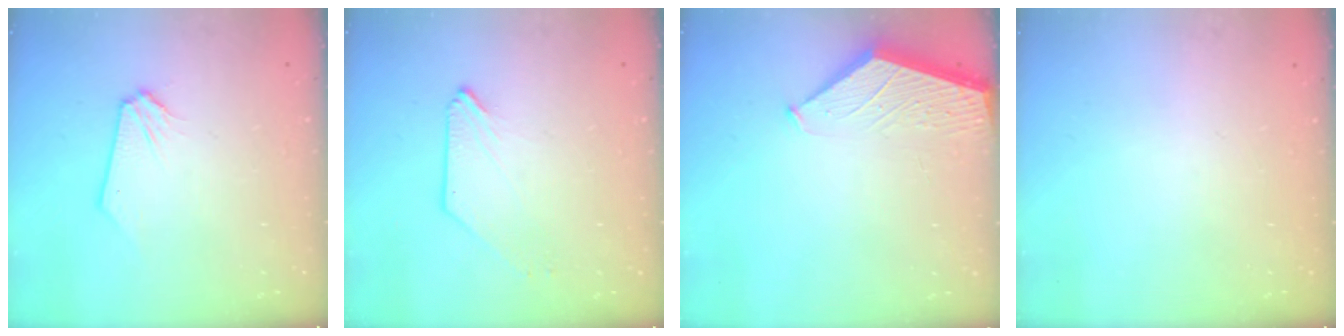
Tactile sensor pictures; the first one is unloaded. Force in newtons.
{"total": 0.0}
{"total": 1.6, "press": 1.6, "slide": 0.2}
{"total": 0.7, "press": 0.7, "slide": 0.1}